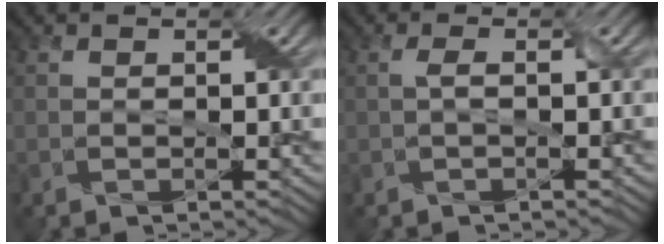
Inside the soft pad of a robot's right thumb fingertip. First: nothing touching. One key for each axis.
{"total": 1.2, "fx": 0.0, "fy": 0.2, "fz": 1.2, "tx": -0.027, "ty": 0.006, "tz": 0.001}